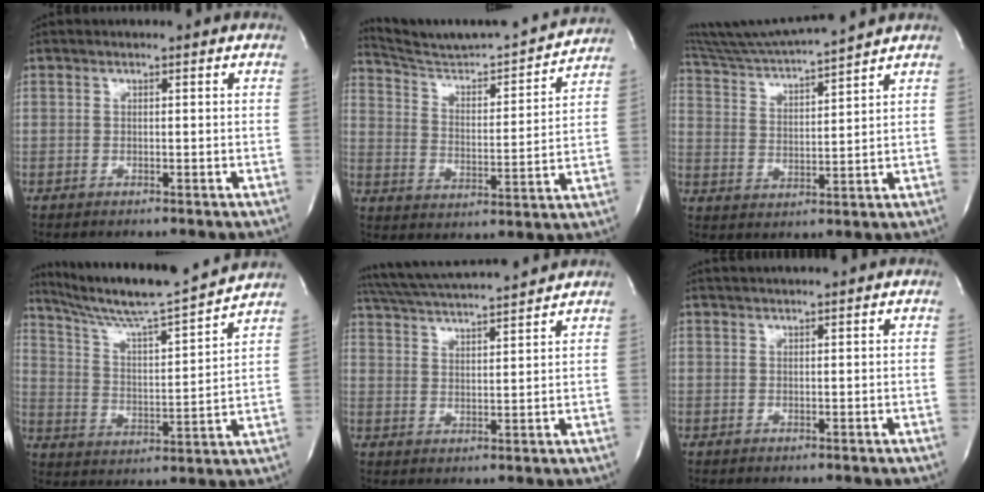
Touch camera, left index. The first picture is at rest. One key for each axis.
{"total": 17.9, "fx": 17.2, "fy": 0.5, "fz": 5.1, "tx": -0.087, "ty": -0.030, "tz": 0.253}
{"total": 12.9, "fx": 12.0, "fy": -1.5, "fz": 4.5, "tx": -0.093, "ty": 0.003, "tz": 0.208}
{"total": 16.3, "fx": 15.1, "fy": -1.2, "fz": 6.1, "tx": -0.119, "ty": -0.016, "tz": 0.242}
{"total": 13.8, "fx": 12.7, "fy": -0.2, "fz": 5.2, "tx": -0.108, "ty": 0.021, "tz": 0.201}
{"total": 2.5, "fx": 2.2, "fy": -0.5, "fz": 1.0, "tx": -0.010, "ty": 0.019, "tz": 0.041}